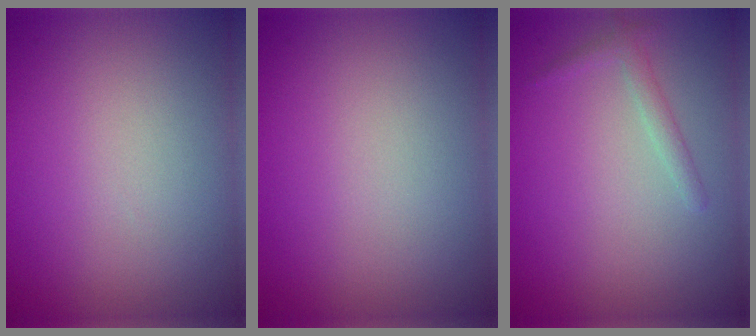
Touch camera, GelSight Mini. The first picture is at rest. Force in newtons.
{"total": 0.0}
{"total": 1.3, "press": 1.3, "slide": 0.0}